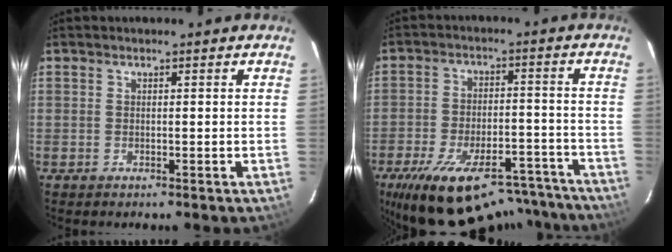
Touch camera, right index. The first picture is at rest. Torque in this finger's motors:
{"motor_torque": [1.80, -0.34, 0.87, 0.21]}